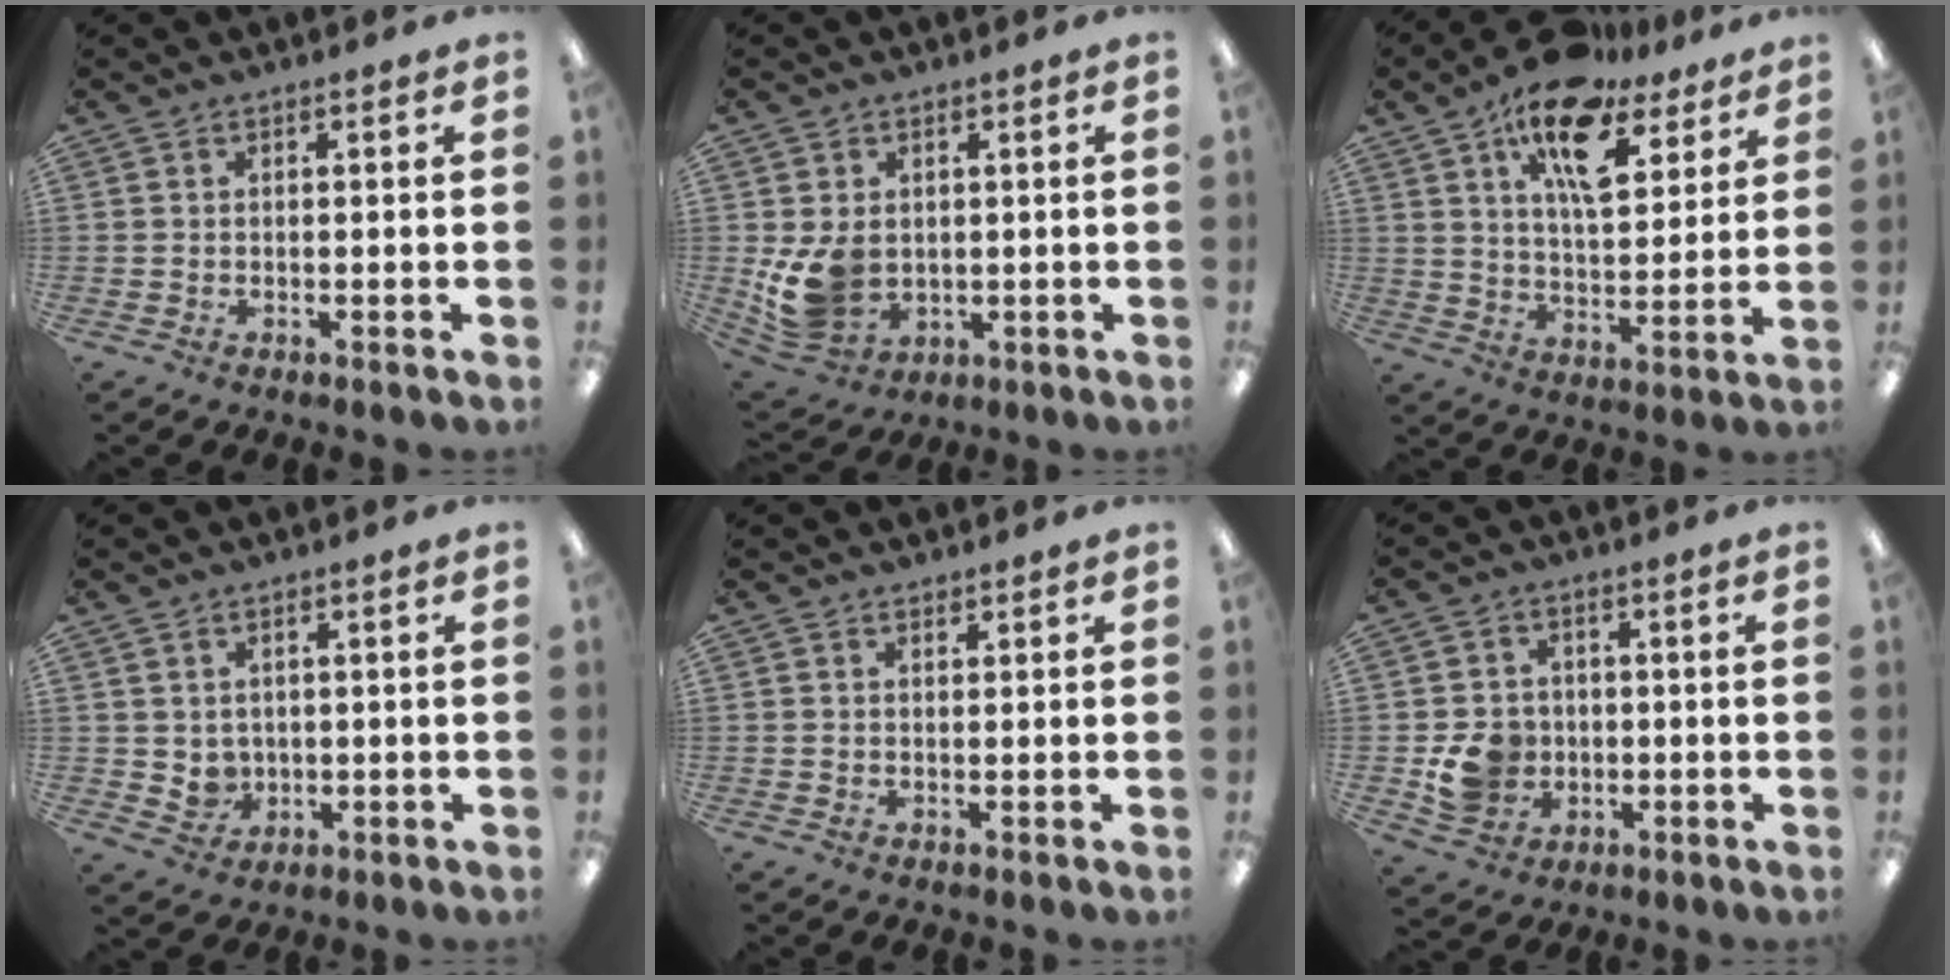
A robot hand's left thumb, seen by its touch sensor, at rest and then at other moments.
{"total": 10.1, "force": [0.4, 8.1, 6.1], "torque": [-0.140, -0.002, 0.012]}
{"total": 15.9, "force": [10.8, 7.0, 9.2], "torque": [-0.154, -0.048, 0.187]}
{"total": 3.7, "force": [2.0, 3.1, 0.5], "torque": [-0.010, -0.009, 0.038]}
{"total": 1.1, "force": [1.0, 0.3, 0.1], "torque": [0.005, -0.004, 0.018]}
{"total": 8.3, "force": [-1.0, 7.6, 3.3], "torque": [-0.062, 0.012, -0.013]}